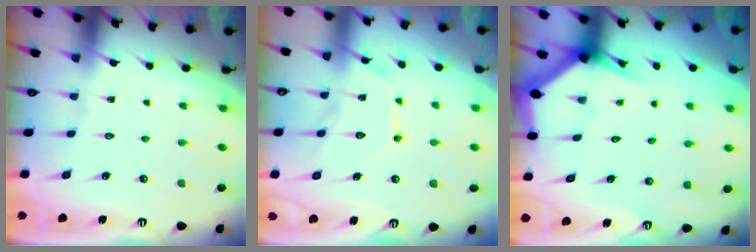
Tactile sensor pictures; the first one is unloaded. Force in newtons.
{"total": 12.4, "press": 12.4, "slide": 1.1}
{"total": 2.9, "press": 2.9, "slide": 0.0}